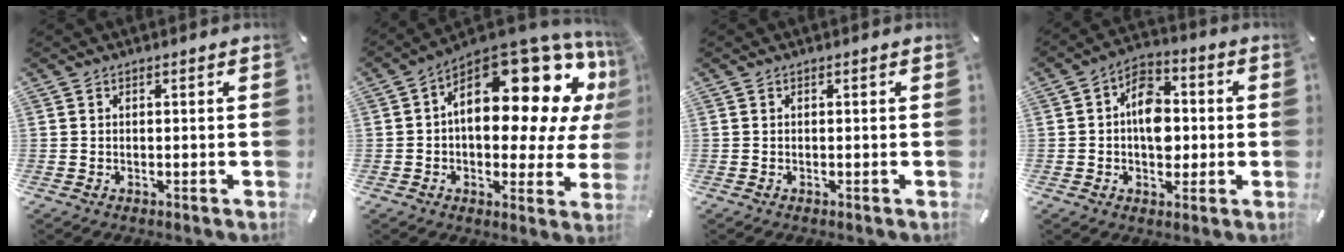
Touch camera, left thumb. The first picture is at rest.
{"total": 22.2, "force": [7.9, 11.8, 17.1], "torque": [-0.220, -0.068, 0.136]}
{"total": 0.0}
{"total": 10.4, "force": [-0.5, 7.5, 7.1], "torque": [-0.095, 0.010, -0.010]}